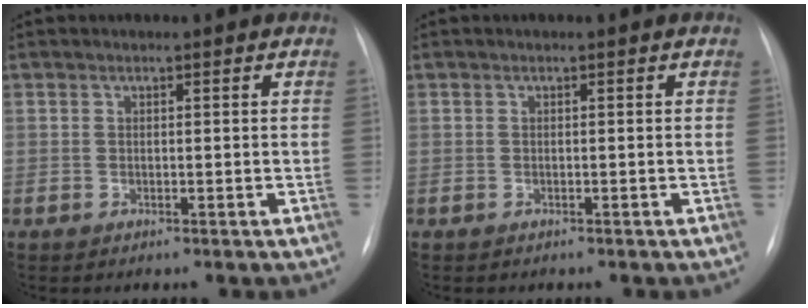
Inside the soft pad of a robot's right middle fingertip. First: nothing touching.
{"total": 0.0}